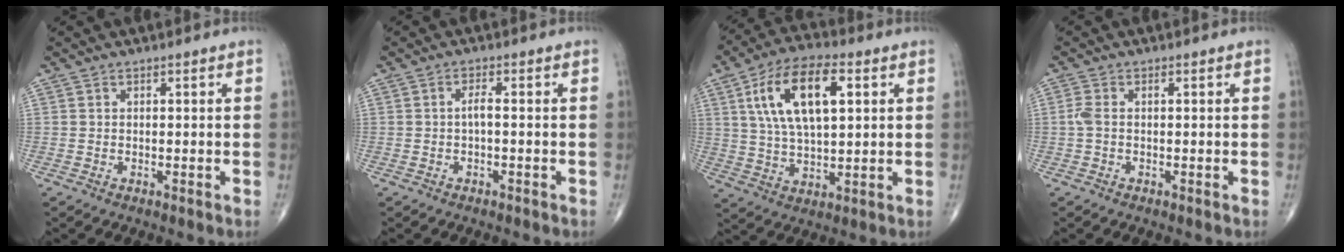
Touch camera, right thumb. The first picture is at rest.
{"total": 1.7, "force": [-0.3, 0.3, 1.6], "torque": [-0.031, 0.007, -0.006]}
{"total": 15.8, "force": [4.8, 7.1, 13.3], "torque": [-0.239, 0.004, 0.086]}
{"total": 2.2, "force": [0.0, 1.0, 1.9], "torque": [-0.053, 0.006, -0.004]}